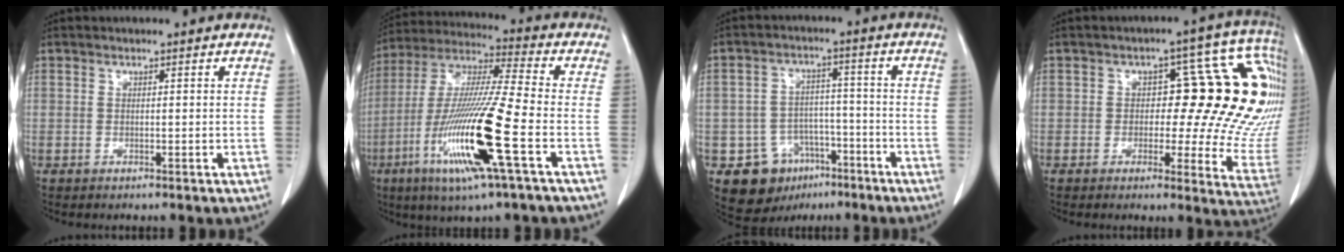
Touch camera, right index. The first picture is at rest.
{"total": 18.2, "force": [-6.4, 0.0, 17.1], "torque": [-0.358, -0.026, -0.127]}
{"total": 9.7, "force": [-5.3, 7.7, 2.7], "torque": [-0.038, 0.025, -0.073]}
{"total": 18.9, "force": [3.5, 7.3, 17.1], "torque": [-0.164, 0.025, 0.034]}